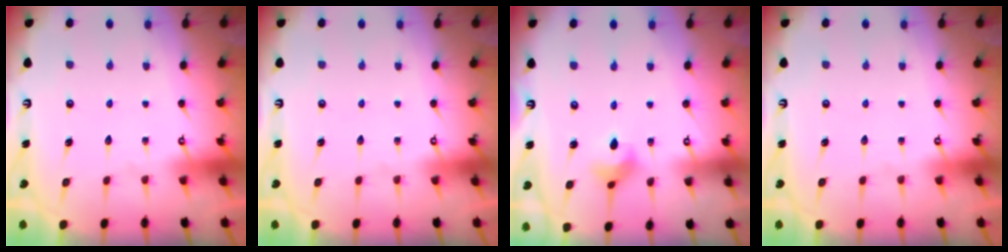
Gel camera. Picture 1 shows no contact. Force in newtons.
{"total": 0.0}
{"total": 4.6, "press": 4.5, "slide": 0.7}
{"total": 0.0}